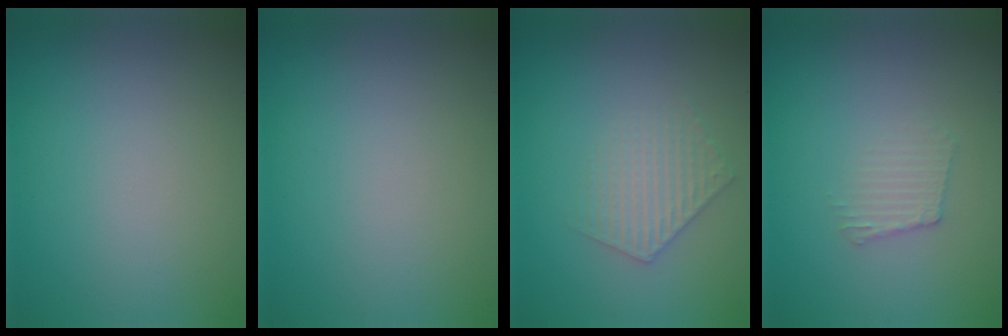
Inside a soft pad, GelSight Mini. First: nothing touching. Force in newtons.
{"total": 0.0}
{"total": 2.4, "press": 2.4, "slide": 0.3}
{"total": 1.7, "press": 1.7, "slide": 0.2}